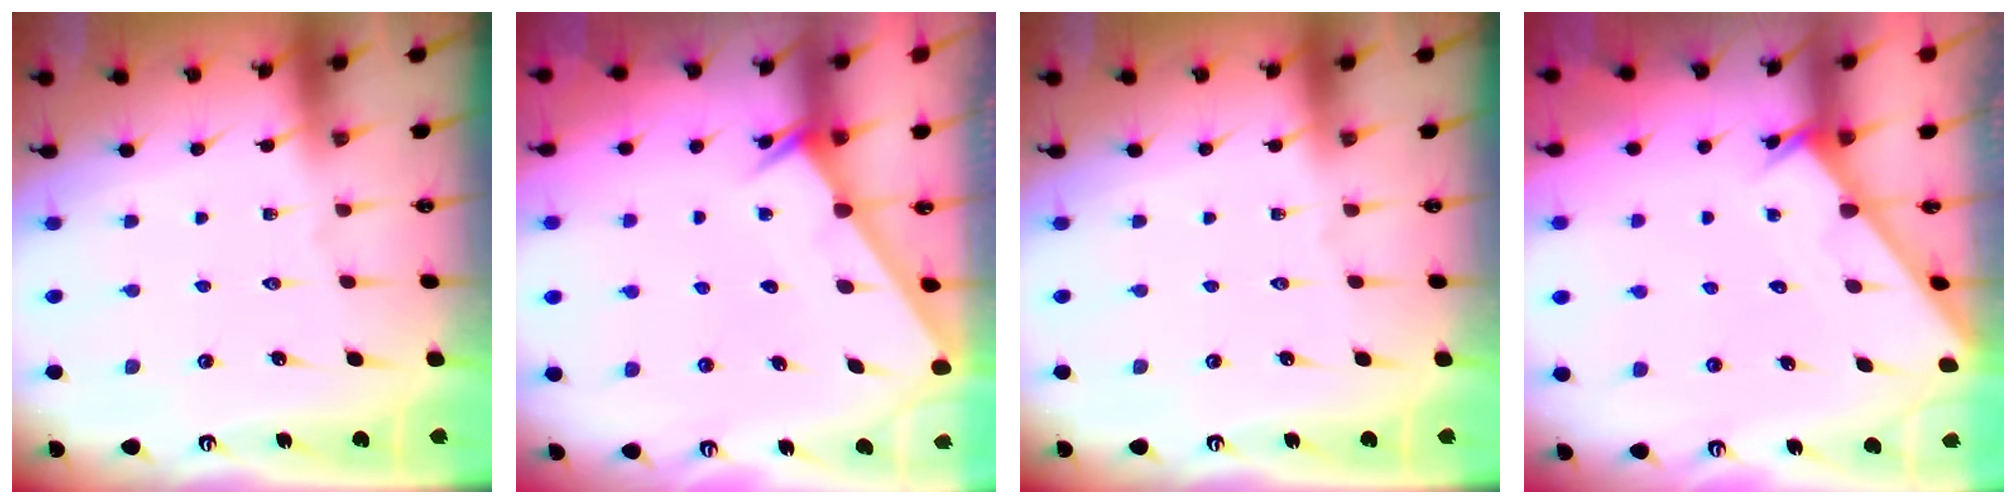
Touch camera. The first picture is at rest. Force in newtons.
{"total": 2.1, "press": 2.1, "slide": 0.1}
{"total": 0.0}
{"total": 3.0, "press": 3.0, "slide": 0.4}